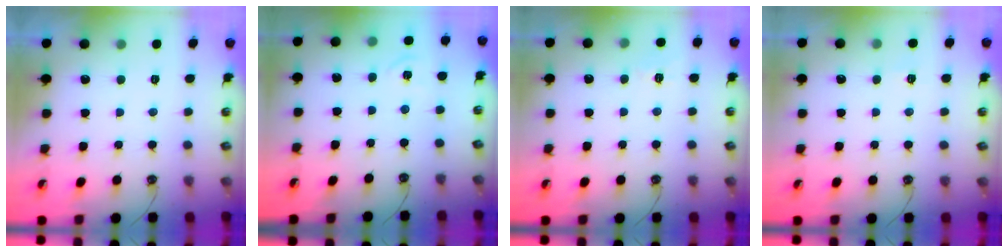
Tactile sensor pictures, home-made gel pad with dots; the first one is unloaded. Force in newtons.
{"total": 3.8, "press": 3.8, "slide": 0.5}
{"total": 7.1, "press": 7.1, "slide": 0.7}
{"total": 3.4, "press": 3.4, "slide": 0.4}